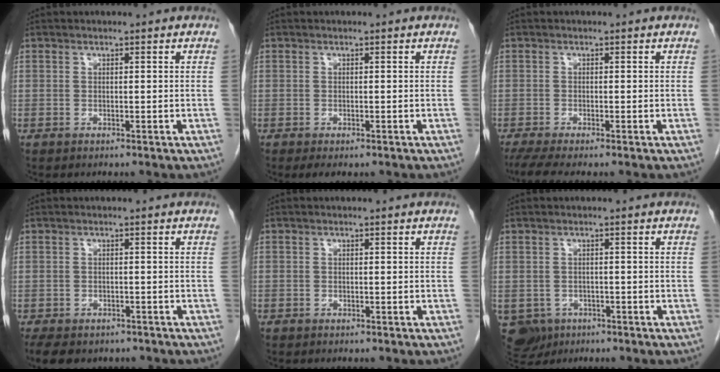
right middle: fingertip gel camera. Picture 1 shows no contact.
{"total": 2.2, "force": [-1.5, 0.9, 1.3], "torque": [-0.019, -0.005, -0.016]}
{"total": 4.2, "force": [-3.3, 0.2, 2.7], "torque": [-0.046, -0.012, -0.059]}
{"total": 10.5, "force": [-7.9, 5.3, 4.5], "torque": [-0.093, -0.006, -0.102]}
{"total": 0.8, "force": [-0.6, 0.5, 0.1], "torque": [-0.007, 0.003, -0.011]}
{"total": 5.6, "force": [-3.0, 4.6, 1.2], "torque": [-0.026, 0.002, -0.041]}